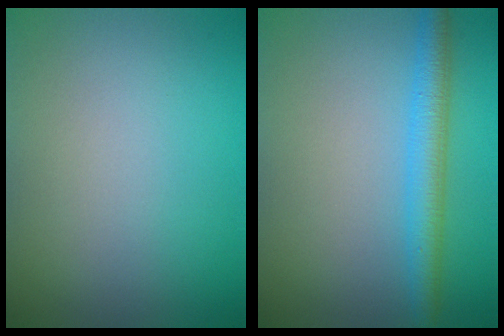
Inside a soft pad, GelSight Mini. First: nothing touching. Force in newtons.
{"total": 3.4, "press": 3.4, "slide": 0.2}